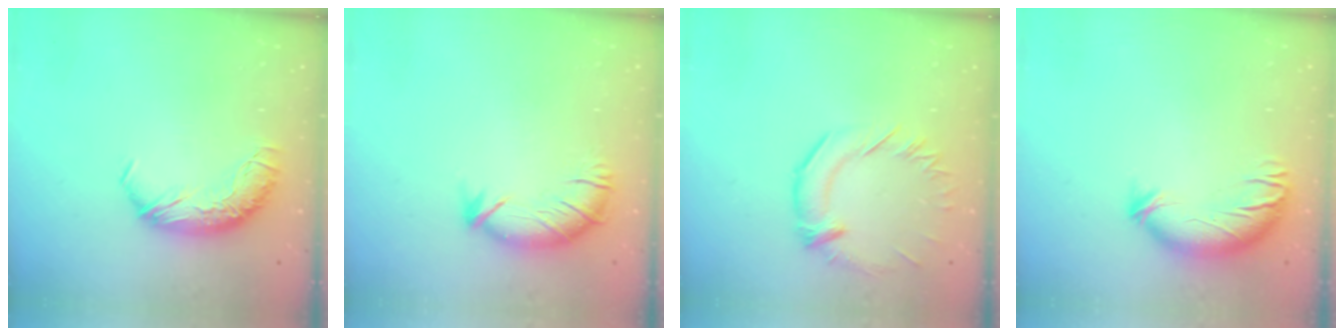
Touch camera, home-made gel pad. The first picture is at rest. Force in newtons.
{"total": 2.9, "press": 2.0, "slide": 2.2}
{"total": 1.4, "press": 0.7, "slide": 1.2}
{"total": 3.9, "press": 3.0, "slide": 2.6}